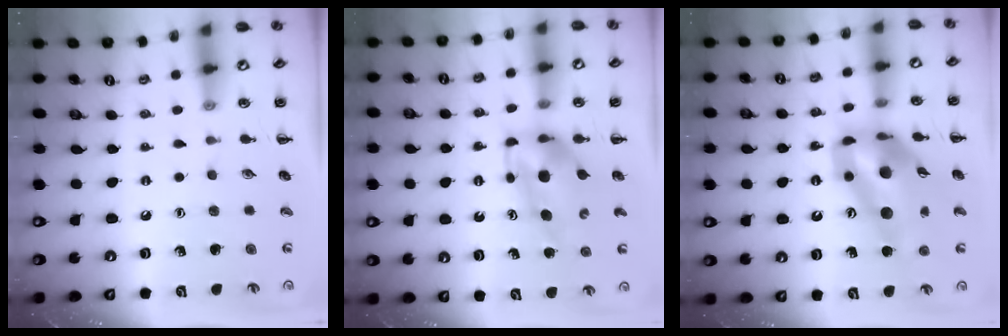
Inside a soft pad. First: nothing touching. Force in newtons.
{"total": 5.4, "press": 5.3, "slide": 0.9}
{"total": 15.4, "press": 14.6, "slide": 5.0}